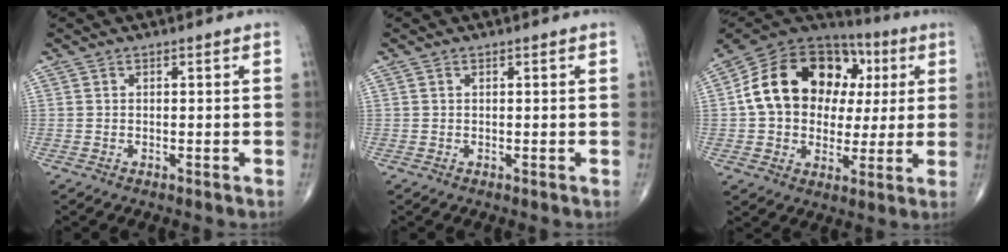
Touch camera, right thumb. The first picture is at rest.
{"total": 0.0}
{"total": 21.8, "force": [3.7, 16.1, 14.2], "torque": [-0.209, 0.032, 0.061]}